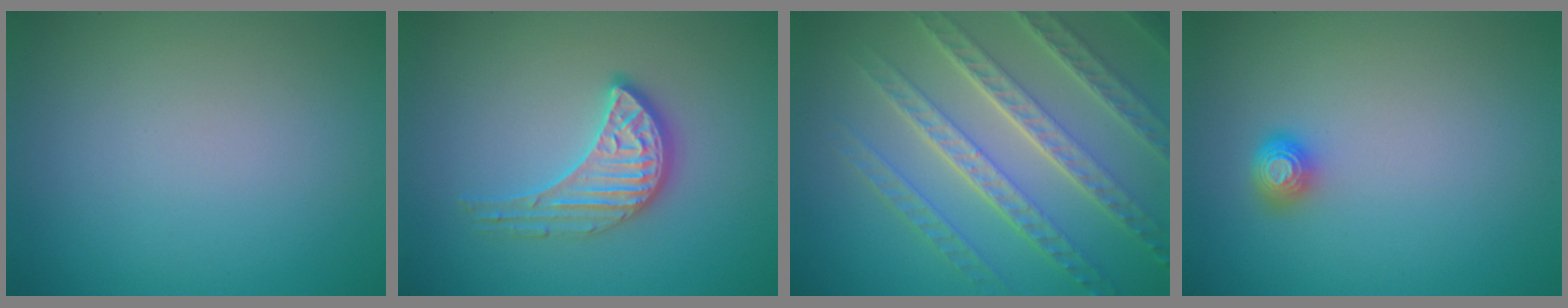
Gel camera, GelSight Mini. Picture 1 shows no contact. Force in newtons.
{"total": 3.2, "press": 3.1, "slide": 1.0}
{"total": 8.3, "press": 5.8, "slide": 5.9}
{"total": 1.6, "press": 1.2, "slide": 1.0}